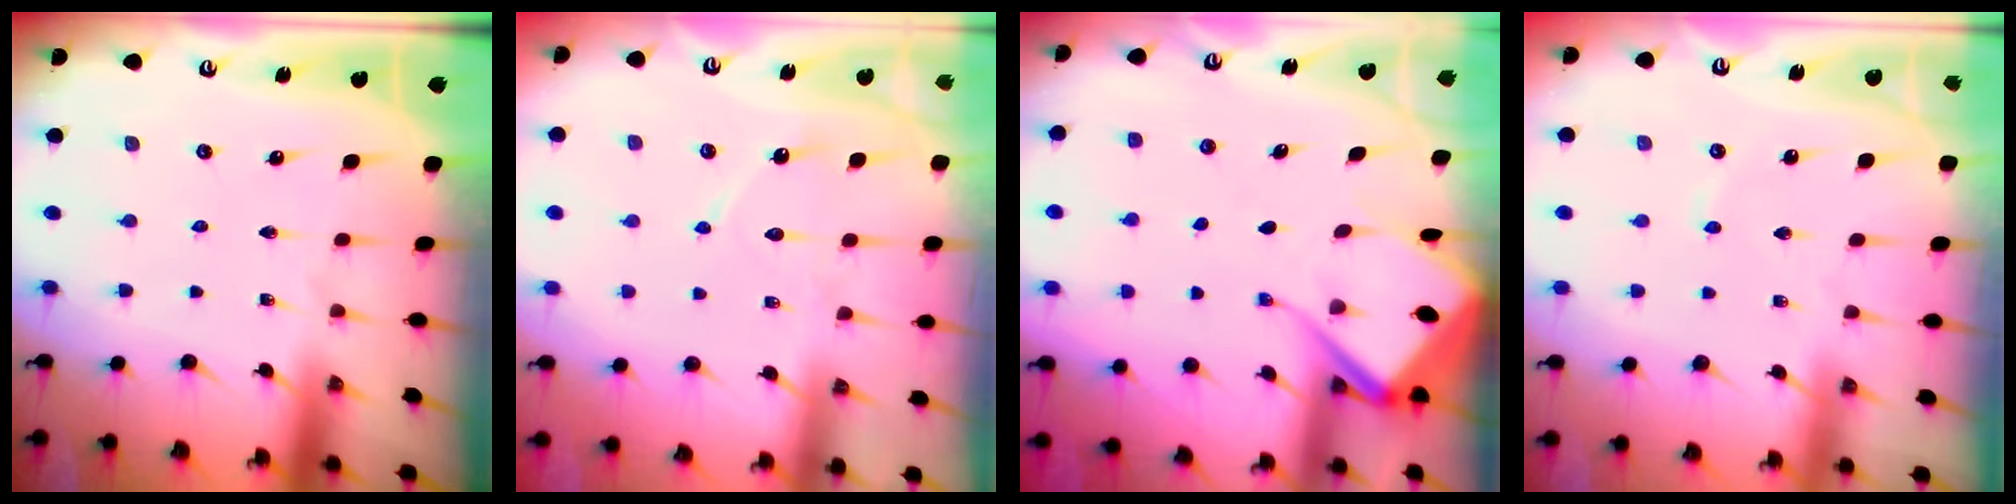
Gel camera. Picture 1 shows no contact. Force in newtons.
{"total": 8.2, "press": 8.1, "slide": 0.7}
{"total": 8.9, "press": 8.8, "slide": 0.7}
{"total": 1.7, "press": 1.7, "slide": 0.3}